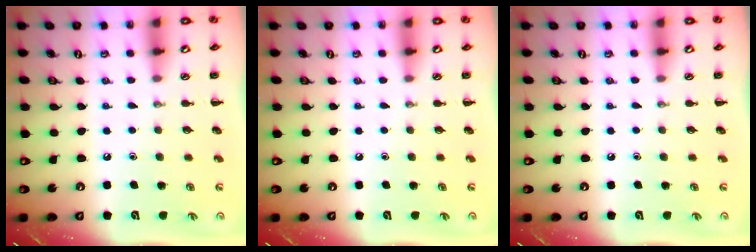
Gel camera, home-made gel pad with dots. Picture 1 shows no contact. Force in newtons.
{"total": 0.0}
{"total": 0.0}